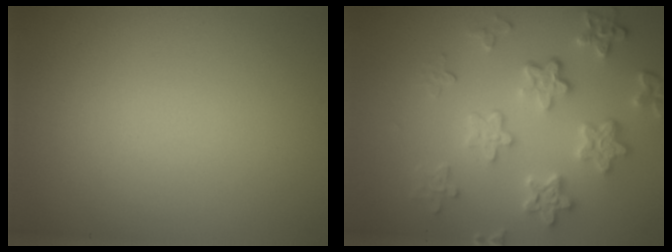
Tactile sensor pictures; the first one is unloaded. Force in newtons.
{"total": 5.7, "press": 4.3, "slide": 3.7}